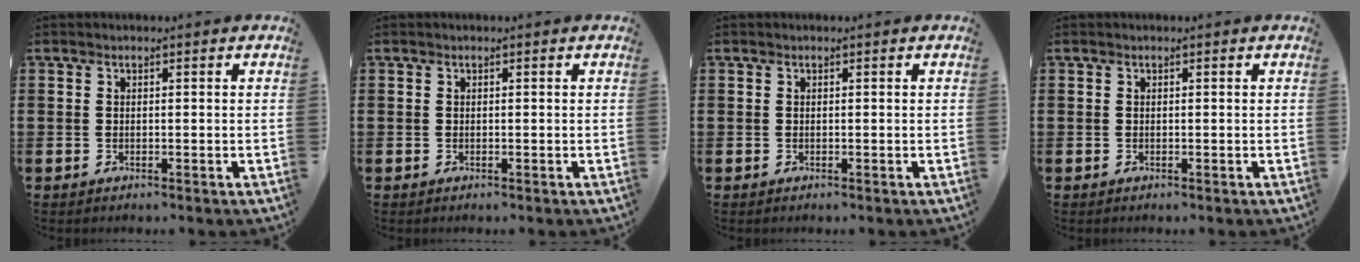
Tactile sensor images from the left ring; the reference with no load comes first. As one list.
[{"total": 0.0}, {"total": 0.0}, {"total": 0.0}]